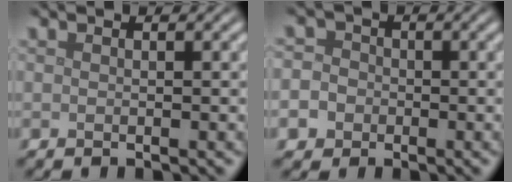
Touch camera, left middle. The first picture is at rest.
{"total": 5.1, "force": [-1.8, 4.6, 1.3], "torque": [-0.016, 0.003, -0.058]}